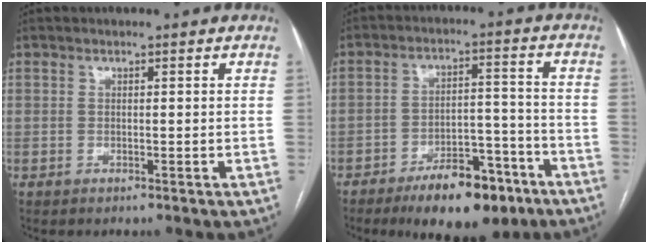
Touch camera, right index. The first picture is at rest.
{"total": 12.5, "force": [-8.3, 4.8, 8.0], "torque": [-0.112, 0.013, -0.124]}